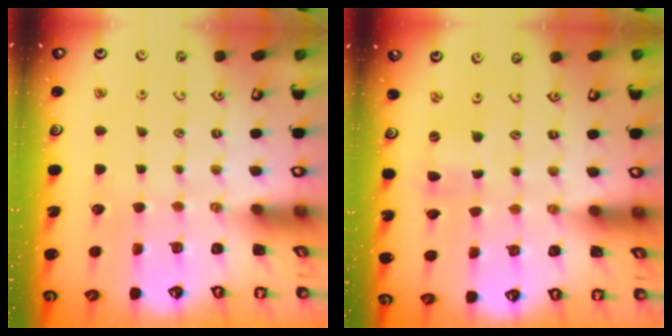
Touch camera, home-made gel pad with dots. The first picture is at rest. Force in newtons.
{"total": 0.0}